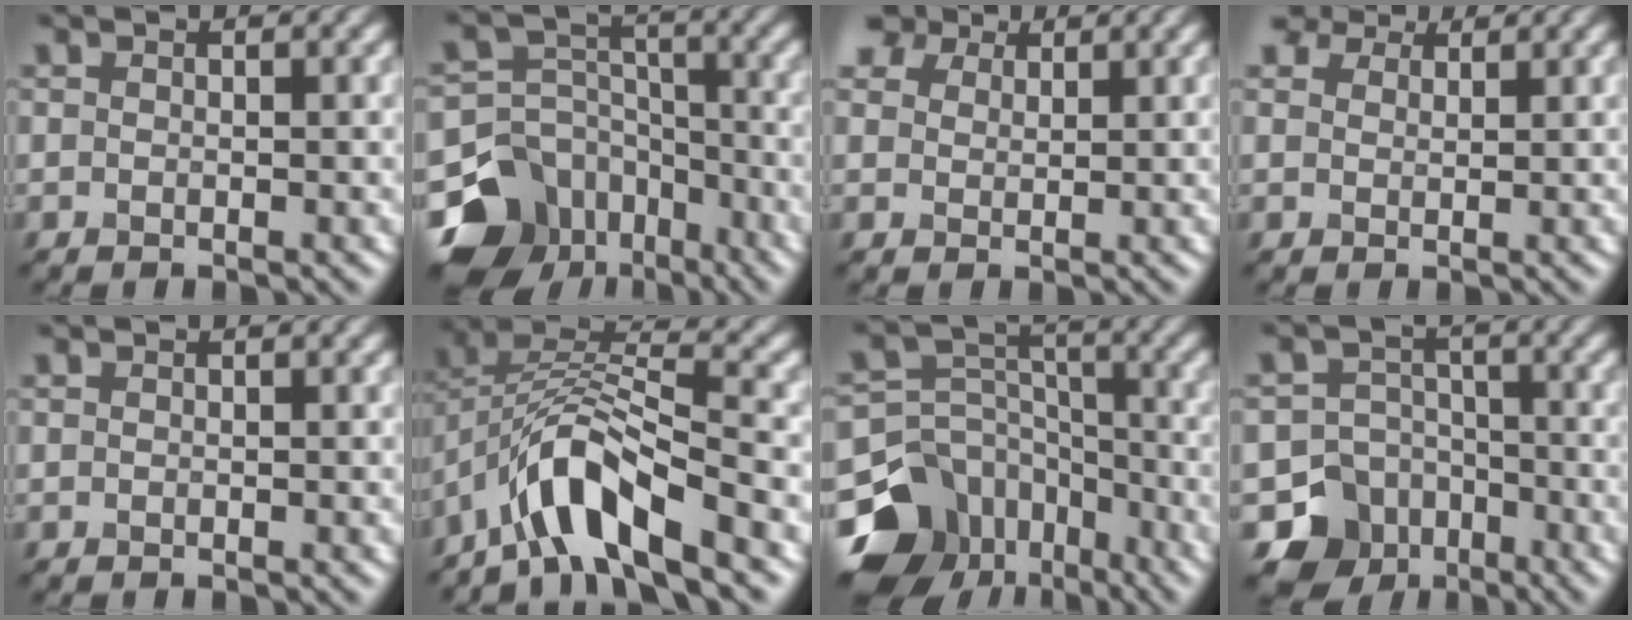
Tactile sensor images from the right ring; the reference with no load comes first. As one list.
[{"total": 12.5, "force": [-7.7, 9.2, 3.6], "torque": [-0.087, -0.015, -0.134]}, {"total": 5.7, "force": [4.1, 3.2, 2.3], "torque": [-0.065, 0.010, 0.070]}, {"total": 5.3, "force": [4.1, 2.7, 2.0], "torque": [-0.057, 0.006, 0.066]}, {"total": 0.0}, {"total": 8.2, "force": [-5.0, 2.5, 6.1], "torque": [-0.105, 0.012, -0.102]}, {"total": 14.0, "force": [-8.5, 10.3, 4.2], "torque": [-0.114, -0.016, -0.141]}, {"total": 8.7, "force": [-5.2, 6.8, 1.4], "torque": [-0.009, -0.016, -0.097]}]